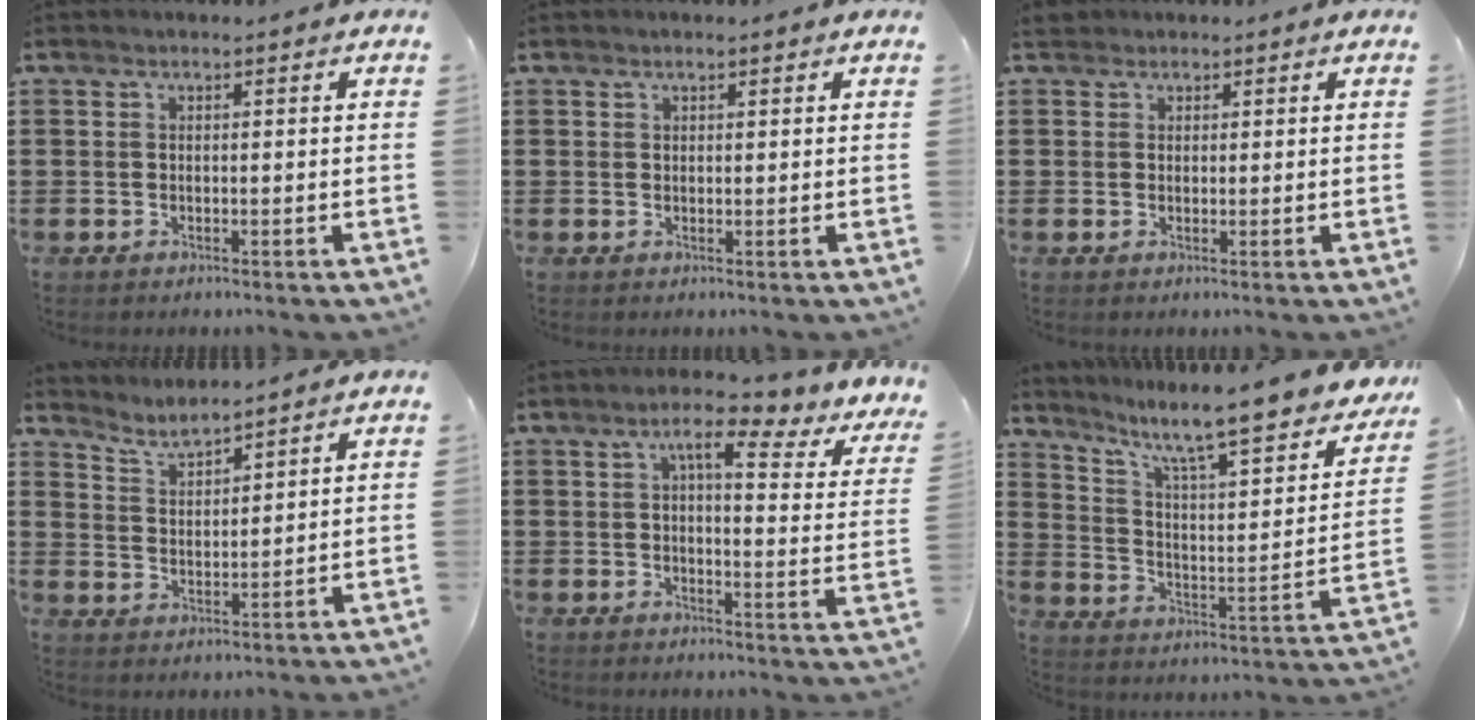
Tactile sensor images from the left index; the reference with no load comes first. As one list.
[{"total": 0.8, "force": [0.6, 0.4, 0.2], "torque": [-0.005, 0.003, 0.013]}, {"total": 2.2, "force": [1.6, 1.5, 0.2], "torque": [-0.013, 0.011, 0.031]}, {"total": 3.8, "force": [3.8, 0.1, 0.7], "torque": [-0.027, -0.014, 0.067]}, {"total": 7.0, "force": [4.9, 1.0, 5.0], "torque": [-0.091, -0.021, 0.075]}, {"total": 8.8, "force": [7.2, 0.3, 5.0], "torque": [-0.119, -0.061, 0.111]}]